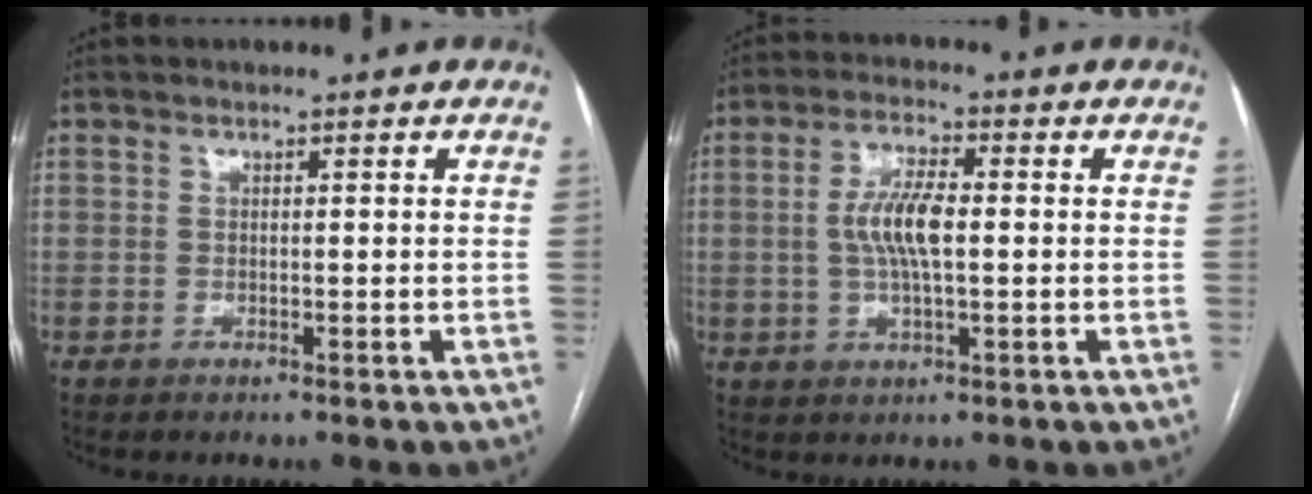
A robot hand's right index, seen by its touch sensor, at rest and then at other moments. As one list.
[{"total": 6.8, "force": [0.1, 1.6, 6.6], "torque": [-0.140, 0.004, 0.002]}]